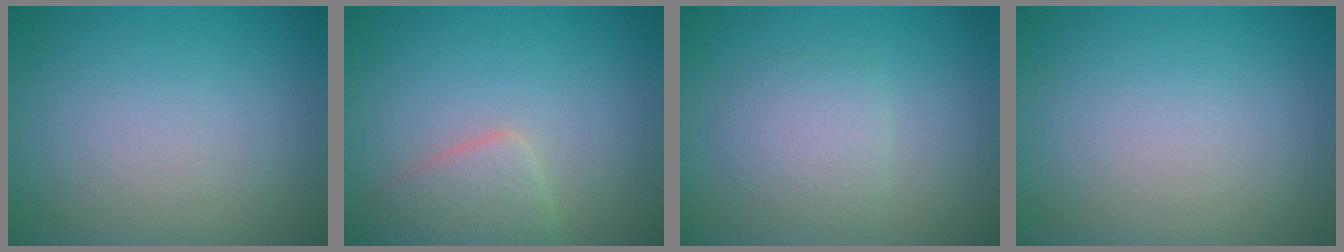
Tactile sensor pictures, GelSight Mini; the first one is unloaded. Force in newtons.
{"total": 2.5, "press": 2.5, "slide": 0.2}
{"total": 2.3, "press": 2.3, "slide": 0.1}
{"total": 0.0}